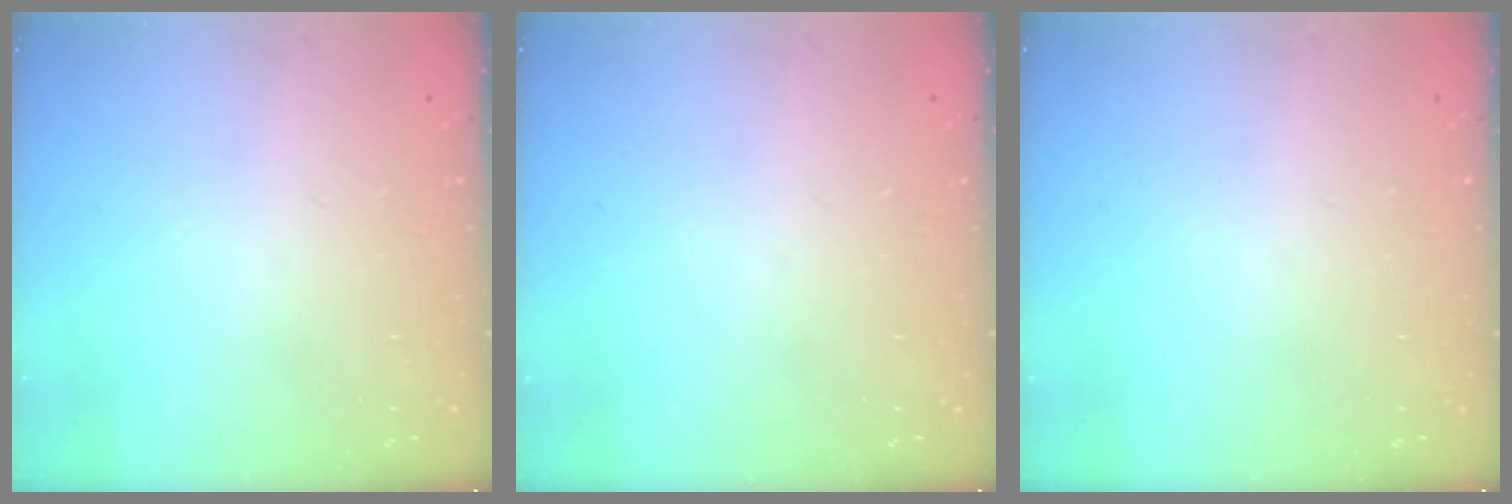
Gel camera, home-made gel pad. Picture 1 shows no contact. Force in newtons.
{"total": 0.0}
{"total": 0.0}